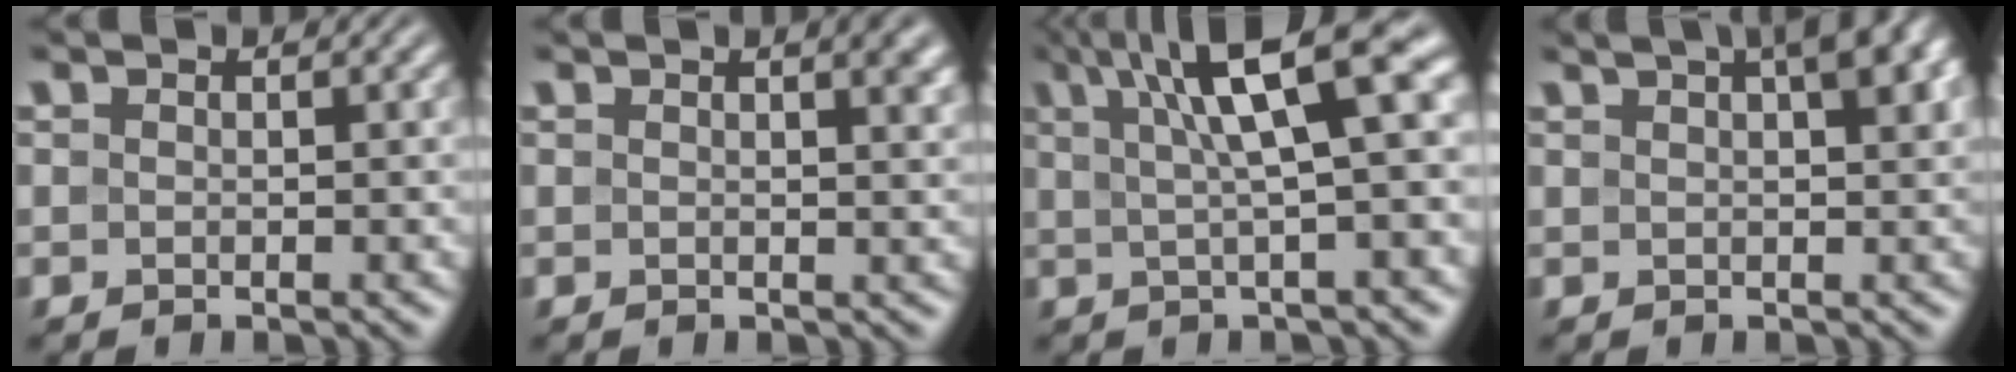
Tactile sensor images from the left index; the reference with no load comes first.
{"total": 3.3, "force": [1.6, 1.3, 2.6], "torque": [-0.016, 0.009, 0.016]}
{"total": 9.4, "force": [3.3, 2.2, 8.5], "torque": [-0.123, 0.026, 0.050]}
{"total": 6.0, "force": [3.1, 1.9, 4.8], "torque": [-0.048, 0.027, 0.036]}